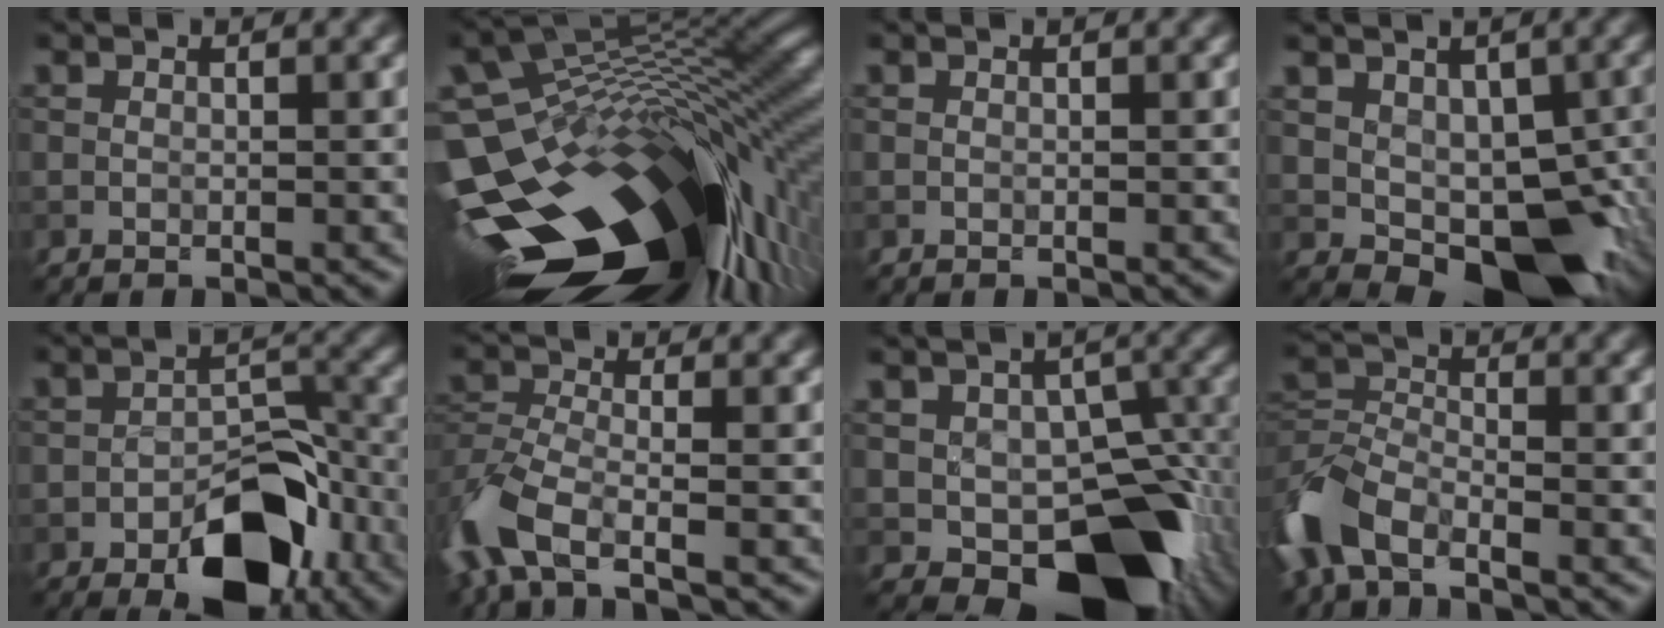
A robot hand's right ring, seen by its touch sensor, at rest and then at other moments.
{"total": 18.2, "force": [-4.0, 8.8, 15.5], "torque": [-0.282, -0.020, -0.068]}
{"total": 0.0}
{"total": 8.0, "force": [-1.3, 5.0, 6.1], "torque": [-0.082, -0.007, -0.012]}
{"total": 9.2, "force": [-5.0, 4.5, 6.2], "torque": [-0.080, -0.002, -0.072]}
{"total": 6.8, "force": [-4.2, 2.9, 4.5], "torque": [-0.104, -0.008, -0.093]}
{"total": 12.1, "force": [-3.8, 7.9, 8.4], "torque": [-0.096, -0.008, -0.059]}
{"total": 7.0, "force": [-4.4, 3.5, 4.0], "torque": [-0.089, -0.002, -0.102]}